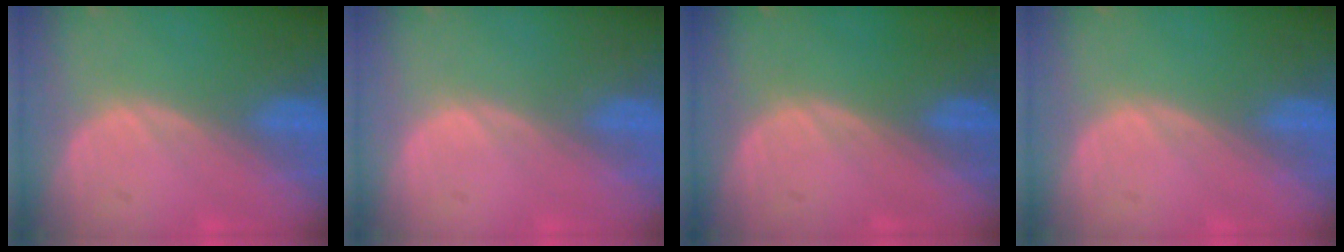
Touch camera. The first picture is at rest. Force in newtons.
{"total": 0.5, "press": 0.1, "slide": 0.5}
{"total": 0.0}
{"total": 0.0}